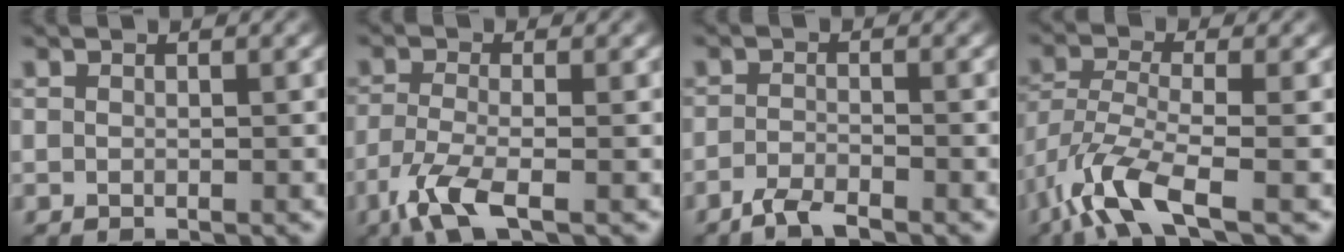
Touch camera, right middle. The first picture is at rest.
{"total": 4.3, "force": [-2.6, 1.1, 3.3], "torque": [-0.076, -0.009, -0.060]}
{"total": 2.6, "force": [-2.1, 0.4, 1.5], "torque": [-0.031, -0.003, -0.047]}
{"total": 7.3, "force": [-4.4, 2.1, 5.5], "torque": [-0.120, -0.006, -0.097]}